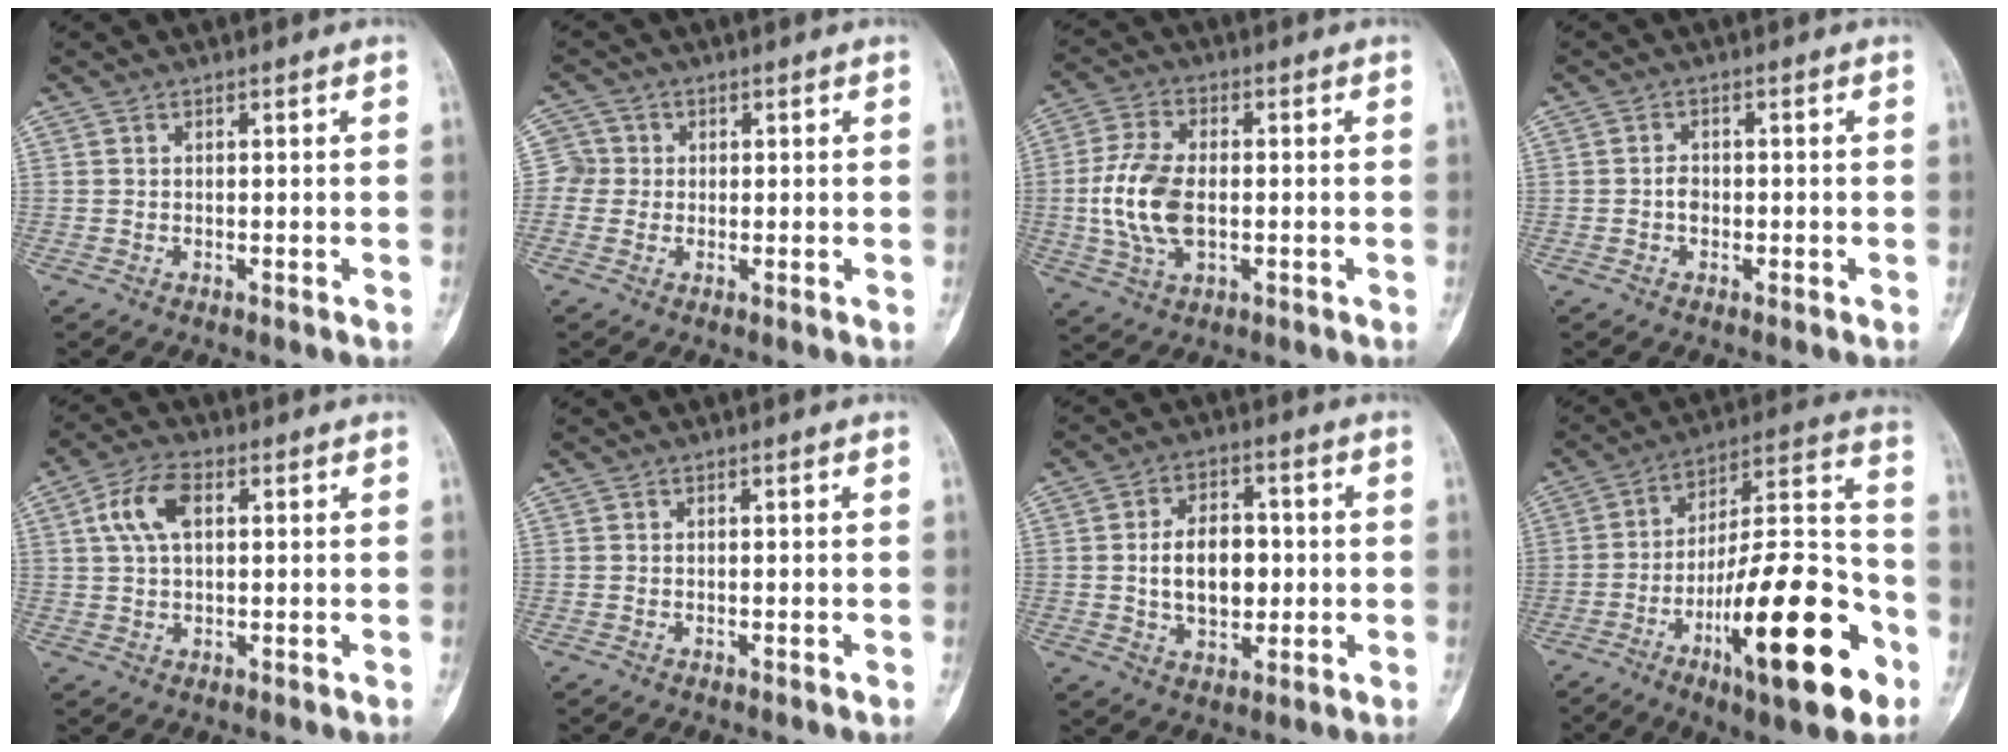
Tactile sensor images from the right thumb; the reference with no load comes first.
{"total": 3.4, "force": [-0.2, 3.4, 0.5], "torque": [0.014, 0.008, -0.013]}
{"total": 11.5, "force": [-1.0, 6.4, 9.5], "torque": [-0.198, 0.007, -0.020]}
{"total": 2.0, "force": [-0.5, 1.4, 1.2], "torque": [-0.014, 0.004, -0.013]}
{"total": 7.4, "force": [2.0, 4.1, 5.9], "torque": [-0.117, 0.011, 0.035]}
{"total": 0.0}
{"total": 10.3, "force": [-0.2, 6.7, 7.8], "torque": [-0.103, 0.011, -0.002]}
{"total": 26.4, "force": [-11.4, 7.1, 22.8], "torque": [-0.342, 0.060, -0.176]}